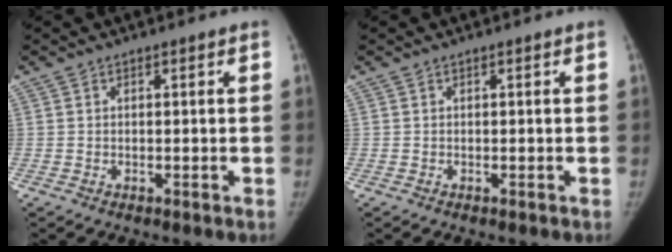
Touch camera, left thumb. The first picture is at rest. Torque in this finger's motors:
{"motor_torque": [0.00, 0.00, 0.16, -0.16, 0.00]}